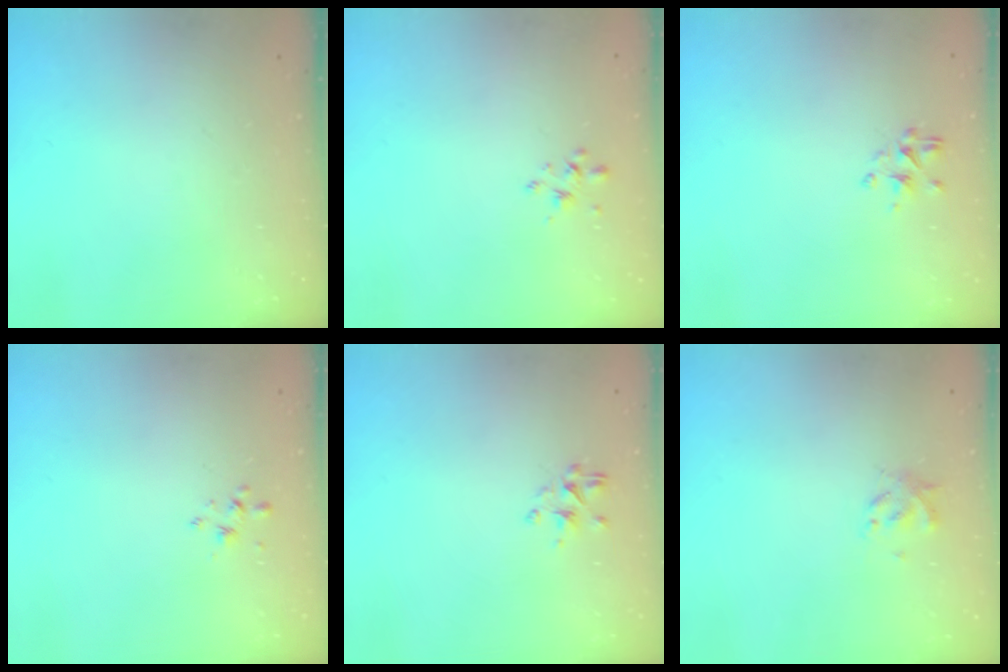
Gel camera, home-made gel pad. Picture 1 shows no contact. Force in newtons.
{"total": 2.8, "press": 2.6, "slide": 1.0}
{"total": 2.3, "press": 2.1, "slide": 0.7}
{"total": 2.7, "press": 2.5, "slide": 0.8}
{"total": 2.3, "press": 2.1, "slide": 0.7}
{"total": 2.8, "press": 2.8, "slide": 0.6}